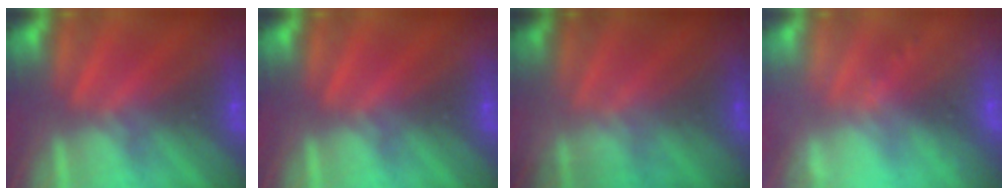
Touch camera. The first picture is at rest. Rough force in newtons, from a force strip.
{"total": 0.0}
{"total": 1.7}
{"total": 2.4}